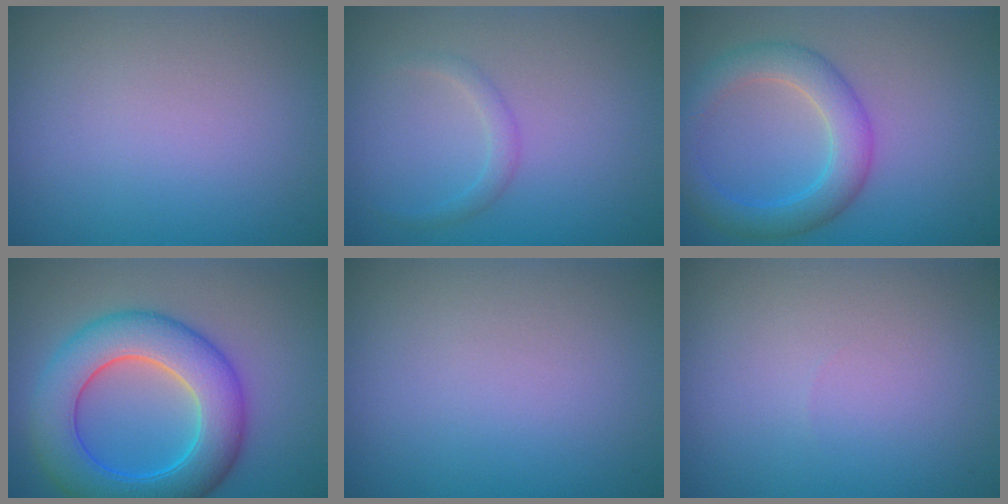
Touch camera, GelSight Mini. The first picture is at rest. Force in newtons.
{"total": 1.2, "press": 1.2, "slide": 0.0}
{"total": 4.5, "press": 4.5, "slide": 0.1}
{"total": 8.9, "press": 8.9, "slide": 0.1}
{"total": 0.0}
{"total": 0.0}